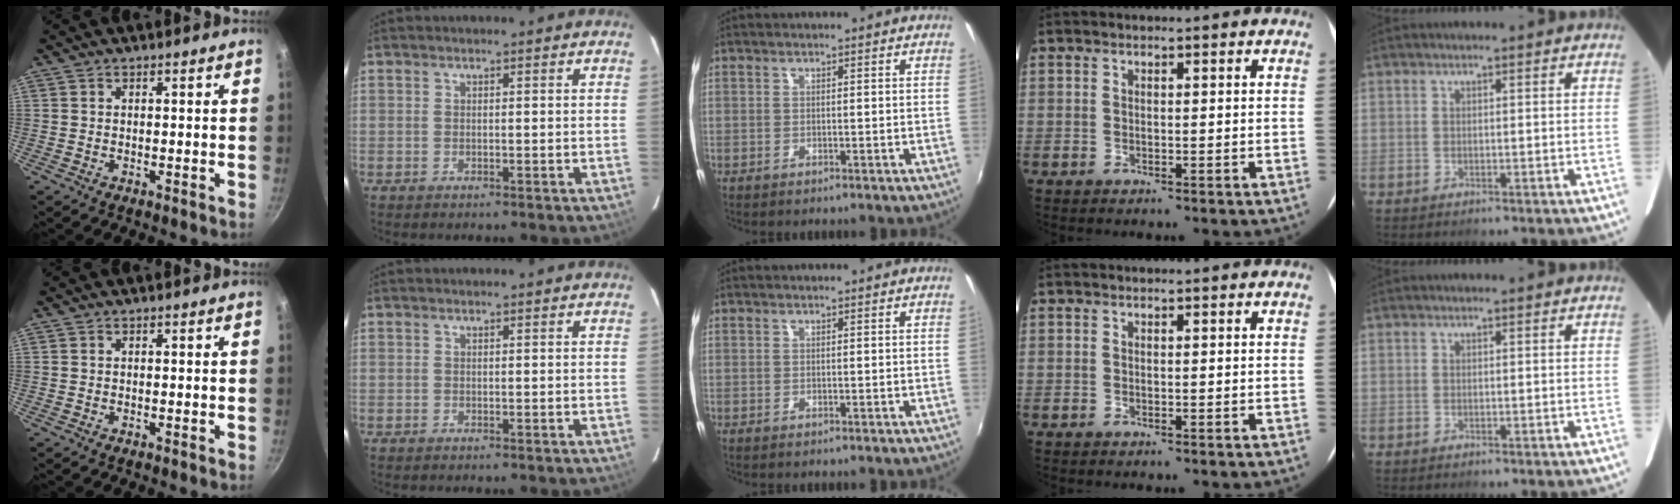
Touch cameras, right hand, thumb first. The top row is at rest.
{}